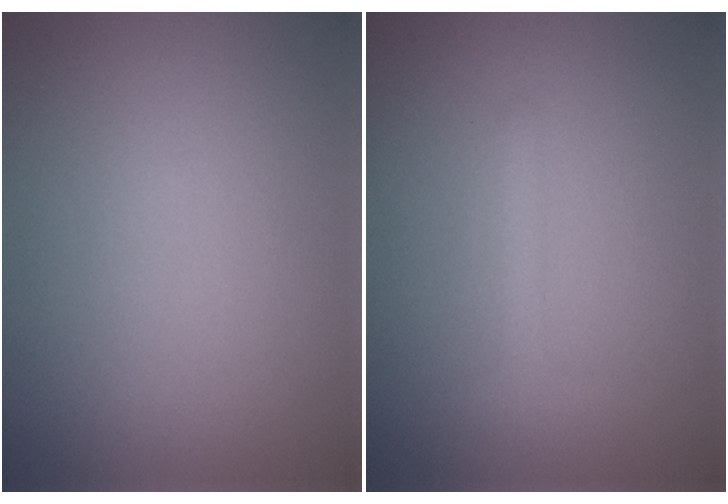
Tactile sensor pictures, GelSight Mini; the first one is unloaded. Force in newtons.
{"total": 1.3, "press": 1.3, "slide": 0.1}